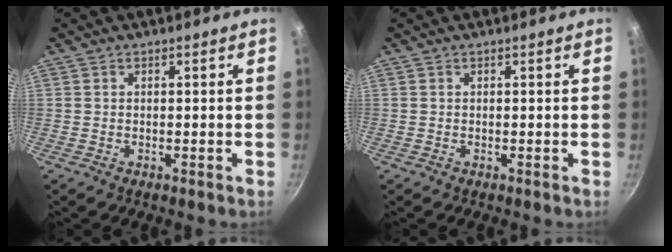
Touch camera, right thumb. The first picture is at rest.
{"total": 0.0}